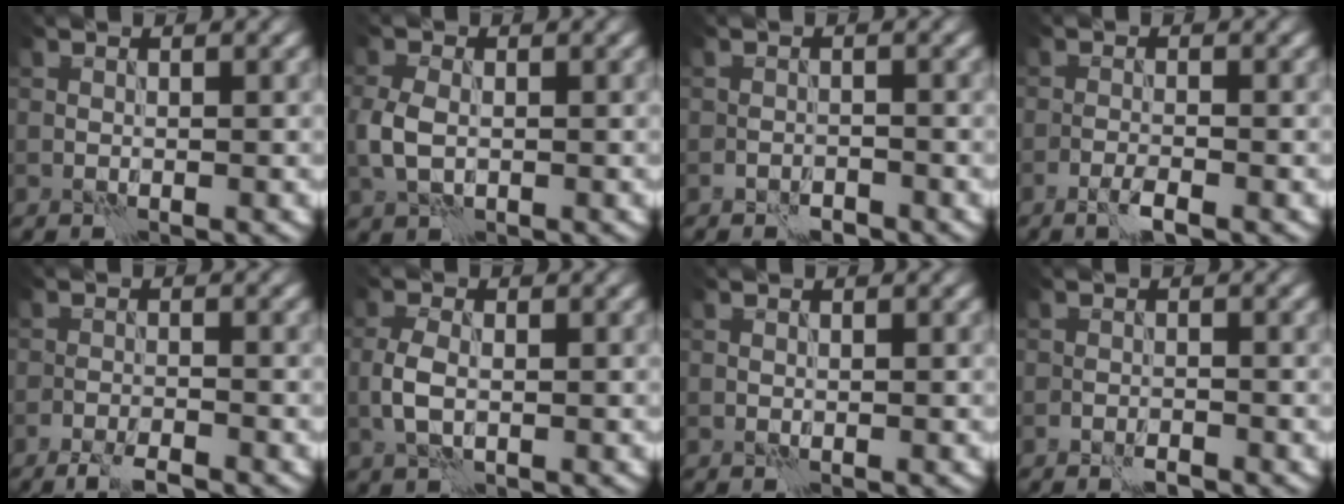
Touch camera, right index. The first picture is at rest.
{"total": 3.0, "force": [-0.3, 2.0, 2.2], "torque": [-0.058, -0.001, -0.006]}
{"total": 1.1, "force": [-0.9, 0.5, 0.2], "torque": [-0.001, 0.001, -0.018]}
{"total": 1.5, "force": [-0.9, 0.0, 1.2], "torque": [-0.024, 0.001, -0.020]}
{"total": 2.5, "force": [-2.1, 0.2, 1.4], "torque": [-0.030, -0.003, -0.040]}
{"total": 2.9, "force": [-0.5, 1.7, 2.4], "torque": [-0.052, 0.000, -0.006]}
{"total": 0.0}
{"total": 1.0, "force": [-0.8, 0.3, 0.5], "torque": [-0.009, -0.001, -0.015]}